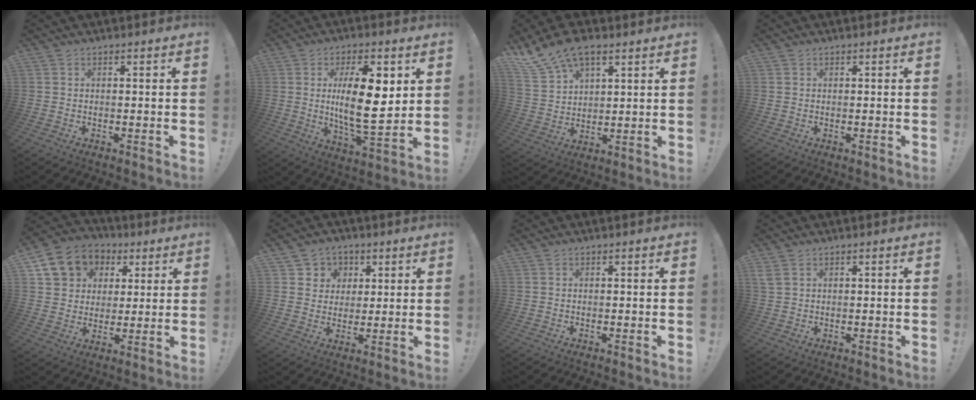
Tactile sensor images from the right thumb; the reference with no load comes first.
{"total": 17.1, "force": [3.1, 5.9, 15.8], "torque": [-0.261, -0.015, 0.036]}
{"total": 11.7, "force": [8.0, 5.9, 6.2], "torque": [-0.121, -0.037, 0.156]}
{"total": 0.0}
{"total": 11.9, "force": [5.1, 10.0, 4.0], "torque": [-0.055, -0.026, 0.106]}
{"total": 6.6, "force": [1.8, 6.3, 0.8], "torque": [-0.008, -0.016, 0.037]}
{"total": 0.0}
{"total": 2.2, "force": [1.3, 1.1, 1.5], "torque": [-0.032, 0.000, 0.025]}